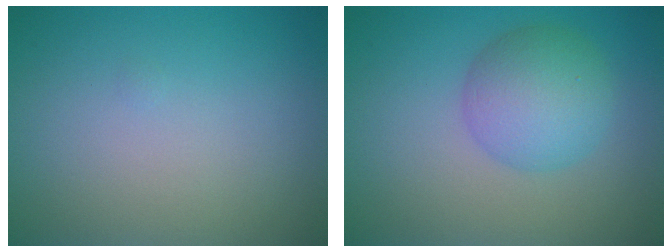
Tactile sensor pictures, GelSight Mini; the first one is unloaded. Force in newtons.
{"total": 4.9, "press": 4.9, "slide": 0.1}